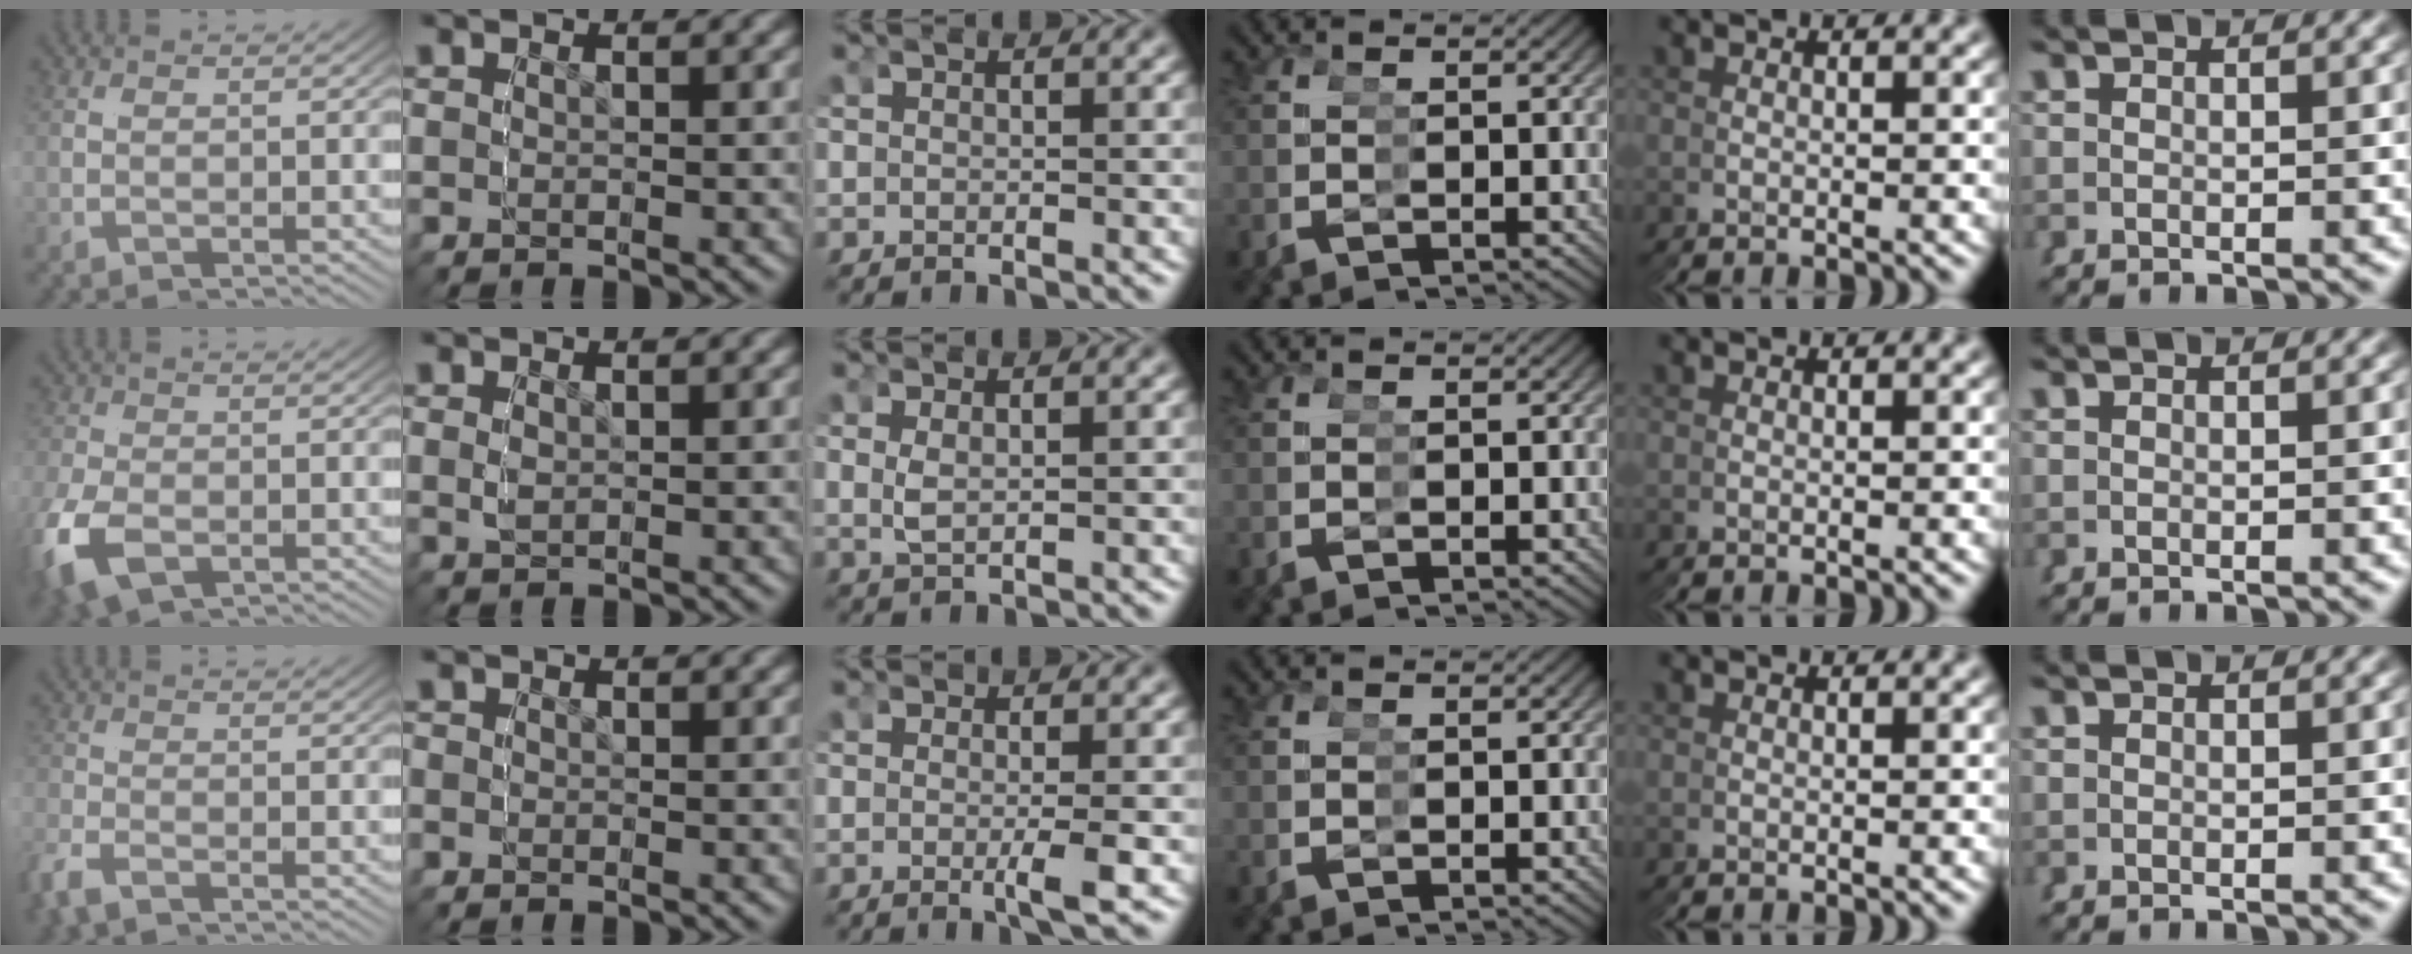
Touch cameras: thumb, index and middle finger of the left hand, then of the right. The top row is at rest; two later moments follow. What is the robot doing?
{"motion": "grasp_and_lifting", "object": "glasses"}